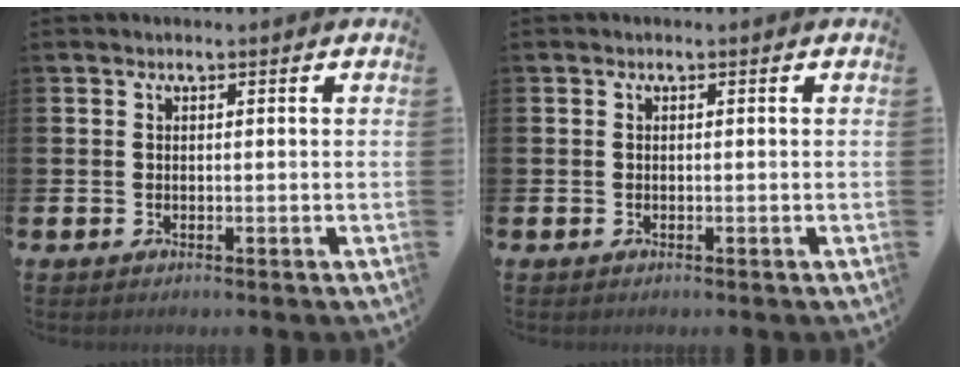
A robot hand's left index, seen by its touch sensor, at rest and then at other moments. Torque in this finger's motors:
{"motor_torque": [0.00, 0.00, 0.00, 0.01]}